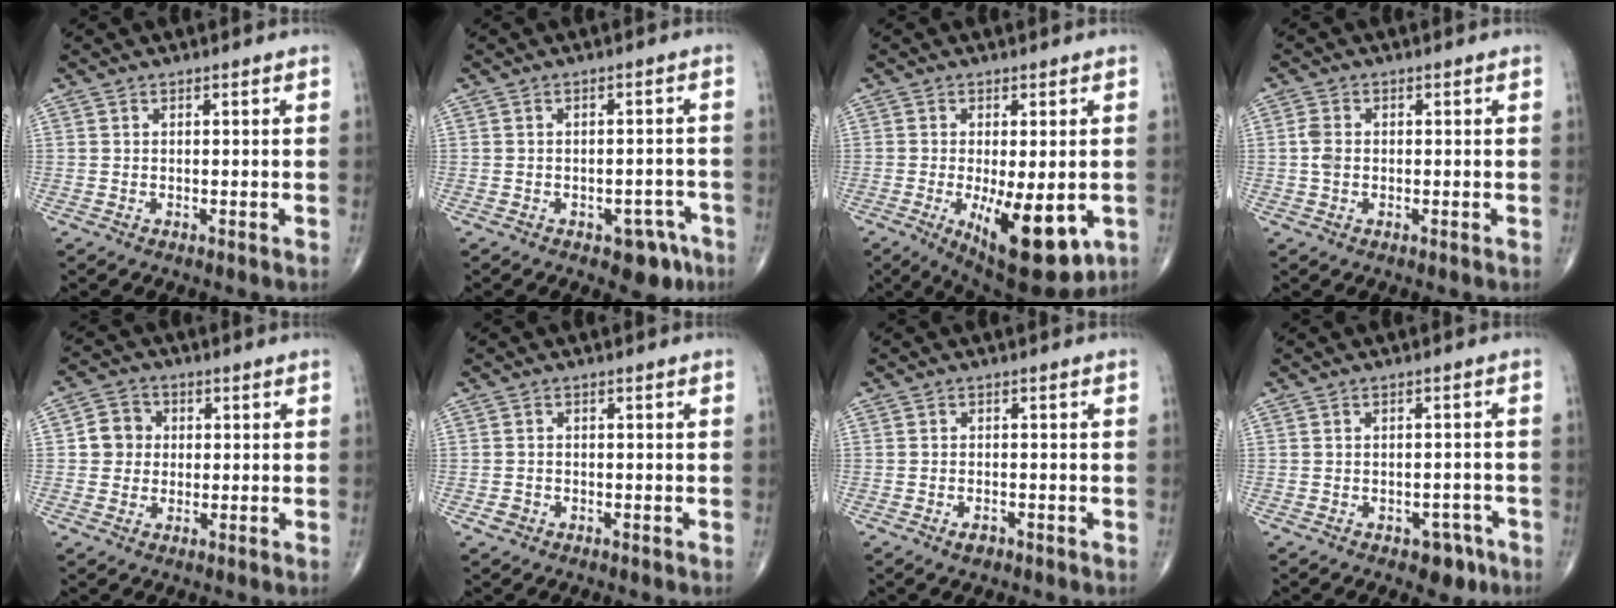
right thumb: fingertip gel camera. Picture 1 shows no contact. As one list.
[{"total": 5.3, "force": [-3.2, 3.0, 3.0], "torque": [-0.015, 0.025, -0.037]}, {"total": 14.0, "force": [-3.9, 5.3, 12.3], "torque": [-0.178, -0.022, -0.044]}, {"total": 2.5, "force": [-0.1, 1.8, 1.8], "torque": [-0.042, 0.004, -0.005]}, {"total": 5.2, "force": [0.4, 4.8, 1.8], "torque": [-0.007, 0.008, -0.001]}, {"total": 1.4, "force": [-0.7, 1.1, 0.4], "torque": [-0.007, 0.007, -0.015]}, {"total": 1.7, "force": [-1.2, 0.9, 1.0], "torque": [-0.017, 0.004, -0.019]}, {"total": 4.1, "force": [-2.5, 2.6, 2.1], "torque": [-0.008, 0.018, -0.029]}]